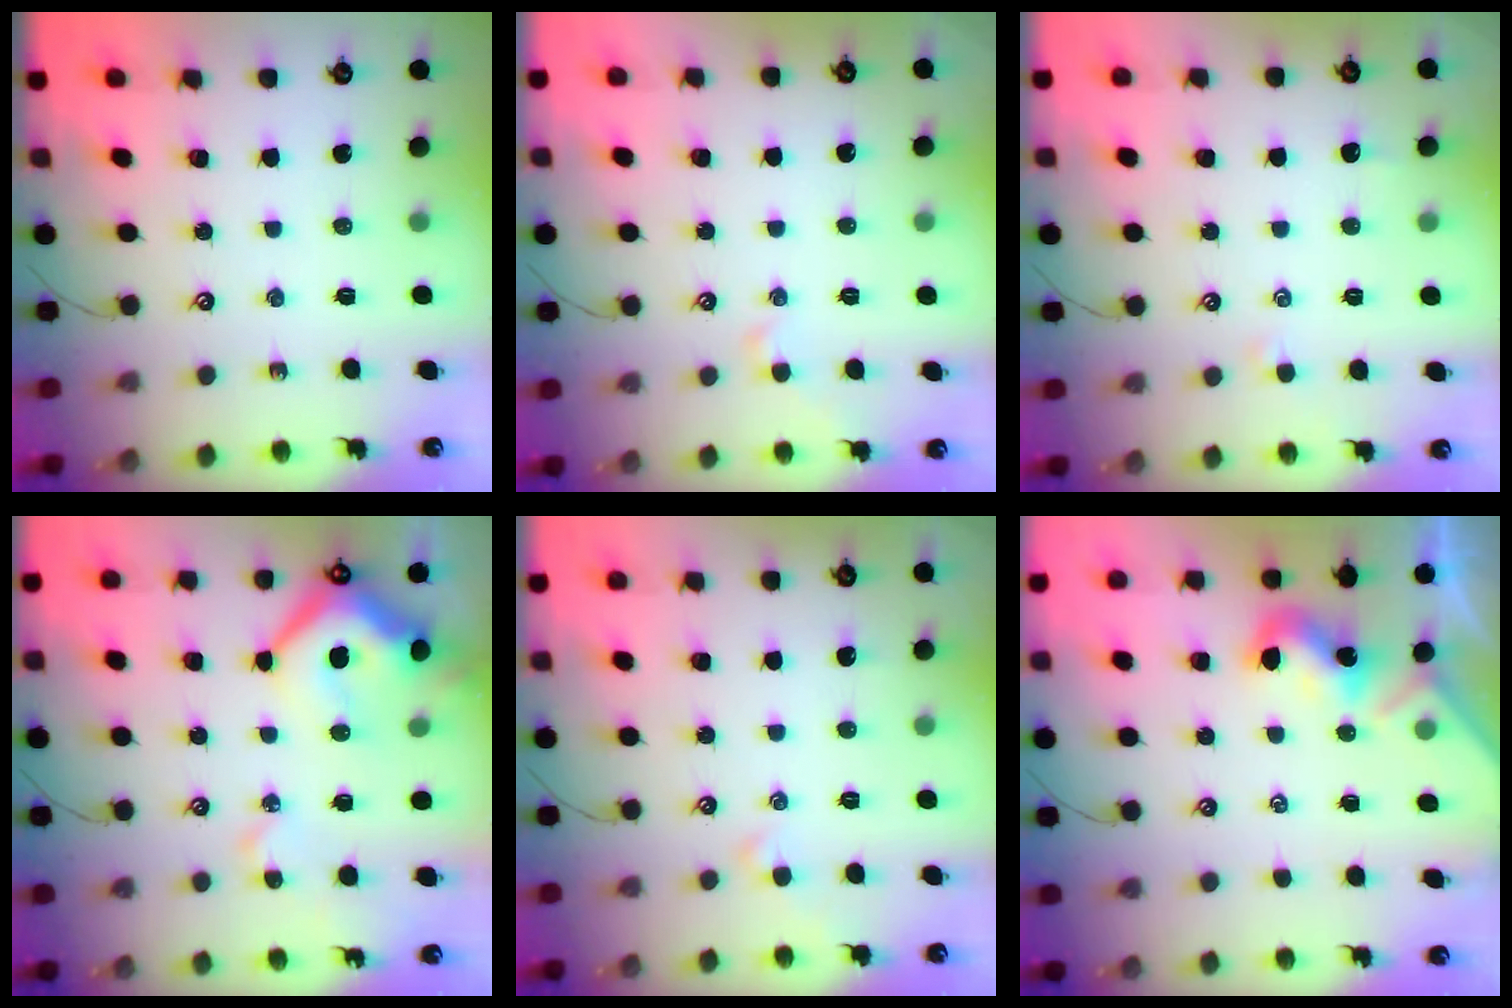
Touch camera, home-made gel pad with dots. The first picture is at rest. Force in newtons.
{"total": 0.6, "press": 0.0, "slide": 0.6}
{"total": 1.4, "press": 1.3, "slide": 0.4}
{"total": 16.2, "press": 16.1, "slide": 2.0}
{"total": 1.6, "press": 1.5, "slide": 0.4}
{"total": 1.8, "press": 1.8, "slide": 0.5}